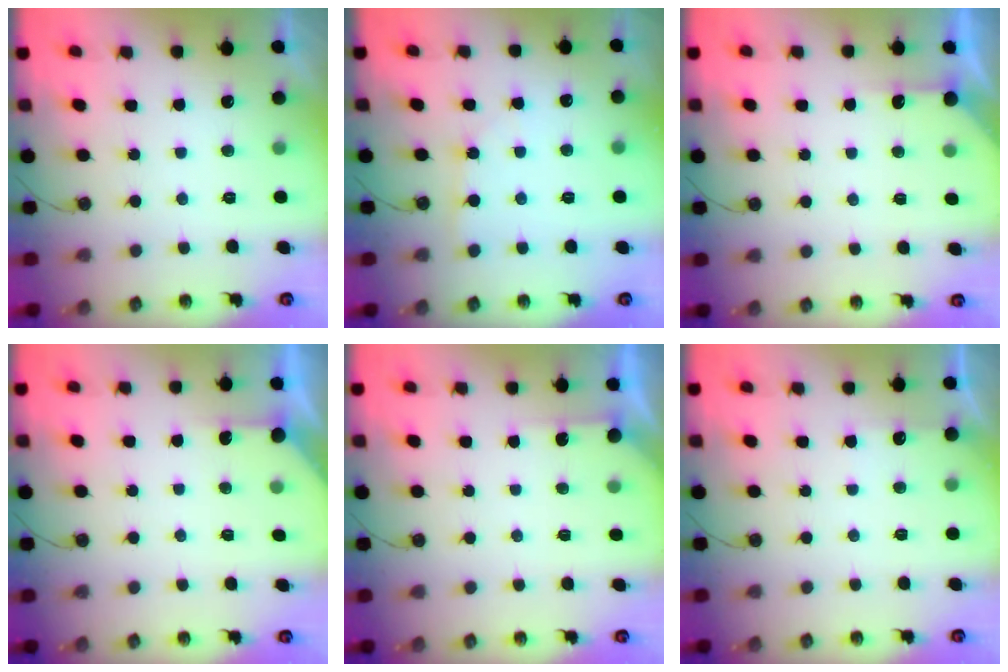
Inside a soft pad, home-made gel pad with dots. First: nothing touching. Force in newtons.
{"total": 2.2, "press": 2.2, "slide": 0.2}
{"total": 4.5, "press": 4.5, "slide": 0.3}
{"total": 2.3, "press": 2.3, "slide": 0.2}
{"total": 2.8, "press": 2.8, "slide": 0.4}
{"total": 3.2, "press": 3.2, "slide": 0.4}